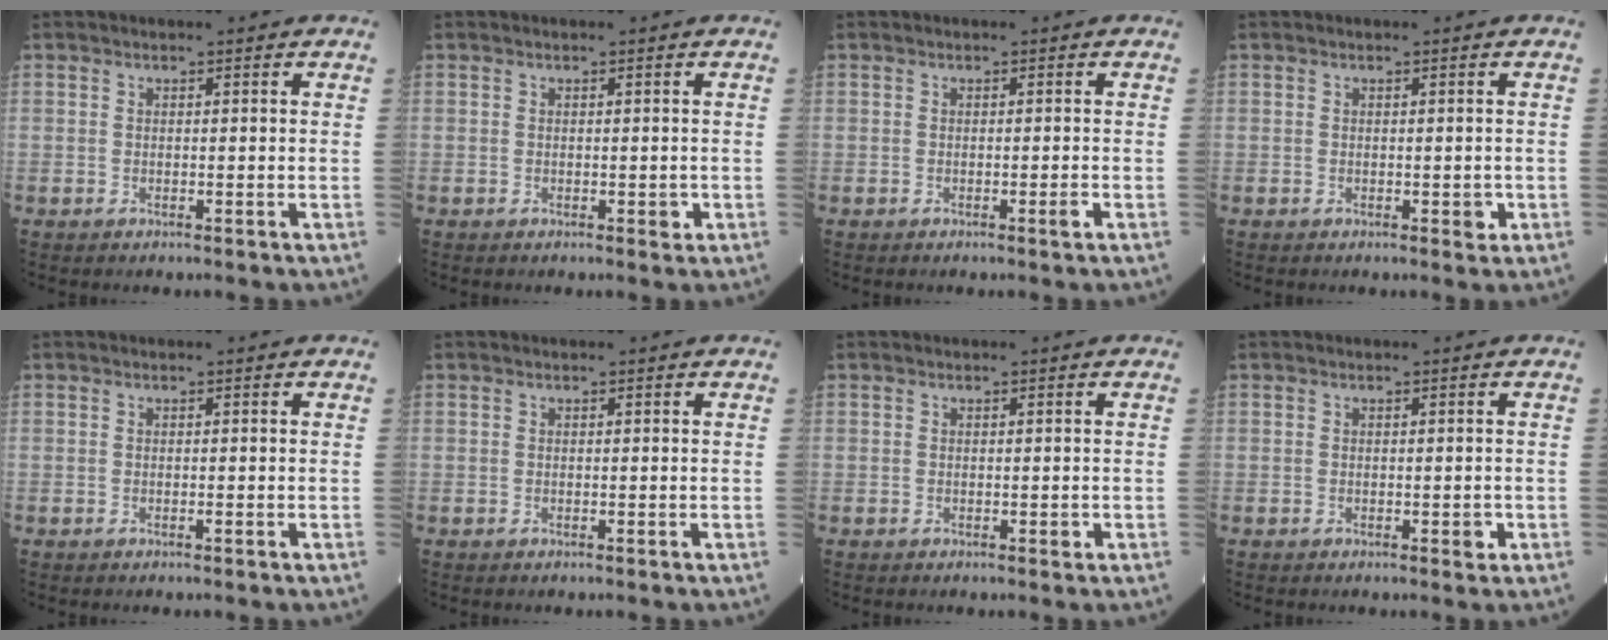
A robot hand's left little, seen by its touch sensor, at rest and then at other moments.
{"total": 1.0, "force": [-0.2, 0.7, 0.7], "torque": [-0.007, 0.000, -0.001]}
{"total": 0.9, "force": [-0.5, -0.1, 0.7], "torque": [-0.012, -0.001, -0.005]}
{"total": 1.3, "force": [-0.3, 0.8, 0.9], "torque": [-0.009, -0.001, -0.001]}
{"total": 0.0}
{"total": 0.0}
{"total": 0.6, "force": [-0.1, 0.4, 0.4], "torque": [-0.003, 0.000, -0.002]}
{"total": 1.0, "force": [-0.3, 0.6, 0.8], "torque": [-0.009, 0.000, -0.002]}